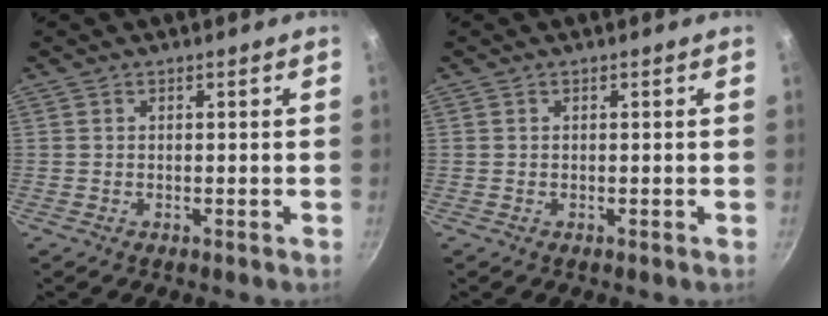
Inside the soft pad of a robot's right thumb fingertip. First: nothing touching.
{"total": 0.0}